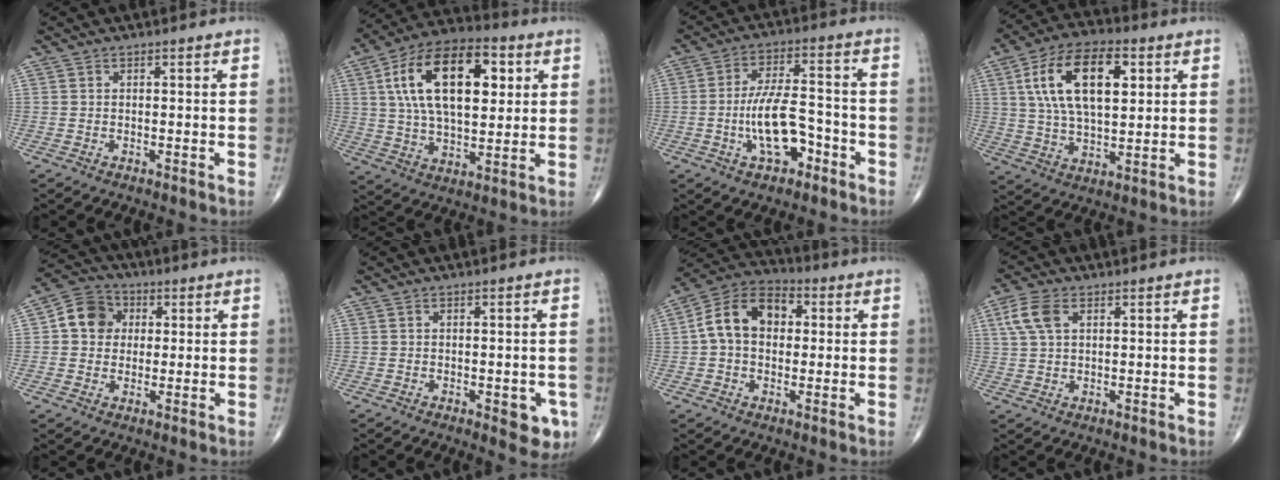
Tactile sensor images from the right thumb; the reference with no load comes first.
{"total": 21.4, "force": [5.8, 11.0, 17.3], "torque": [-0.279, 0.003, 0.092]}
{"total": 10.8, "force": [-3.7, 4.9, 8.9], "torque": [-0.153, 0.031, -0.065]}
{"total": 17.2, "force": [4.9, 8.5, 14.2], "torque": [-0.244, 0.001, 0.087]}
{"total": 8.1, "force": [1.3, 7.1, 3.8], "torque": [-0.046, 0.011, 0.011]}
{"total": 4.9, "force": [-1.8, 2.2, 4.1], "torque": [-0.025, -0.003, -0.019]}
{"total": 12.0, "force": [1.4, 8.3, 8.6], "torque": [-0.135, 0.031, 0.011]}
{"total": 5.9, "force": [2.1, 3.3, 4.4], "torque": [-0.102, 0.009, 0.043]}